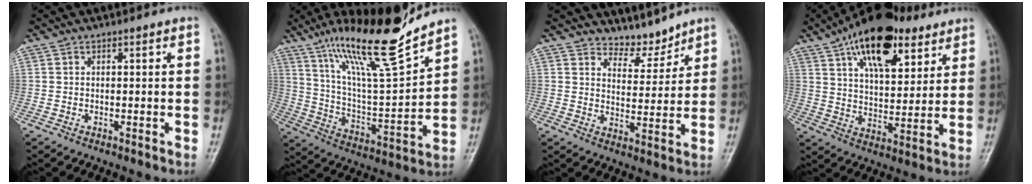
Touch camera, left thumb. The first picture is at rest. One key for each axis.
{"total": 18.7, "fx": 14.4, "fy": 1.9, "fz": 11.8, "tx": -0.180, "ty": -0.081, "tz": 0.260}
{"total": 5.4, "fx": 5.1, "fy": 1.7, "fz": 0.1, "tx": 0.022, "ty": -0.052, "tz": 0.095}
{"total": 18.7, "fx": 10.6, "fy": 9.0, "fz": 12.5, "tx": -0.165, "ty": -0.033, "tz": 0.171}